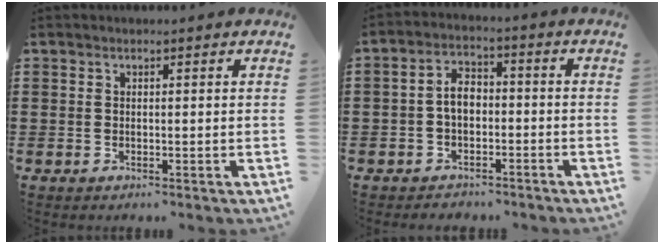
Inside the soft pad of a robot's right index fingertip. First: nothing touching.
{"total": 4.6, "force": [-1.5, 3.0, 3.1], "torque": [-0.068, 0.011, -0.031]}